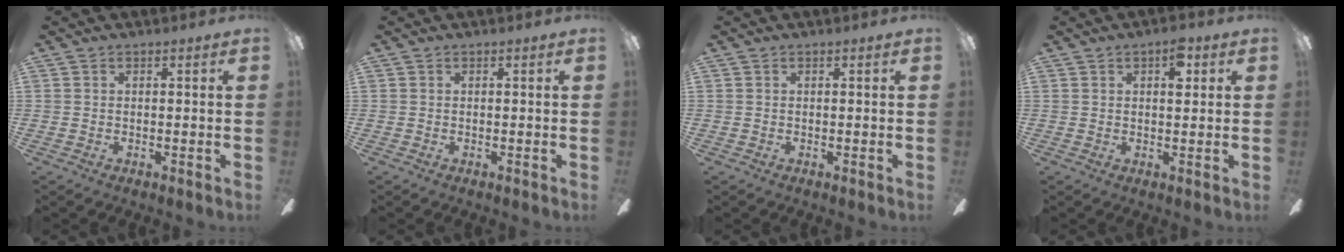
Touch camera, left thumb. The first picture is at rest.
{"total": 0.0}
{"total": 0.0}
{"total": 4.8, "force": [2.5, 2.1, 3.5], "torque": [-0.044, -0.006, 0.035]}